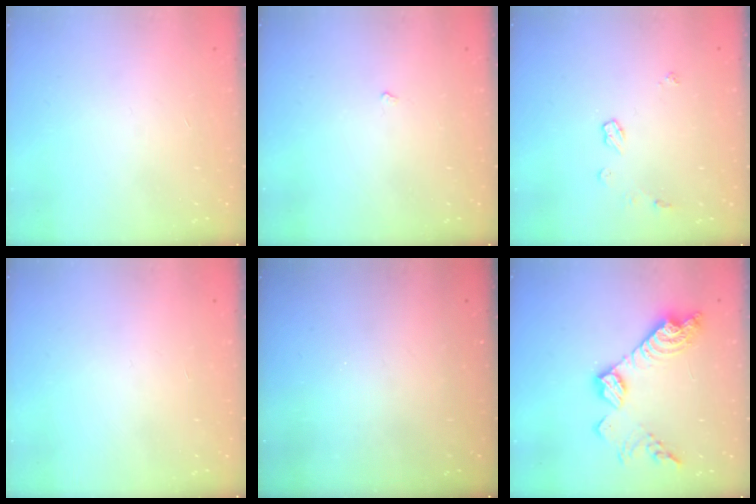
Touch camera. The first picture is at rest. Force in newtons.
{"total": 2.2, "press": 2.1, "slide": 0.4}
{"total": 5.6, "press": 5.6, "slide": 0.7}
{"total": 0.0}
{"total": 0.0}
{"total": 17.2, "press": 17.1, "slide": 1.2}